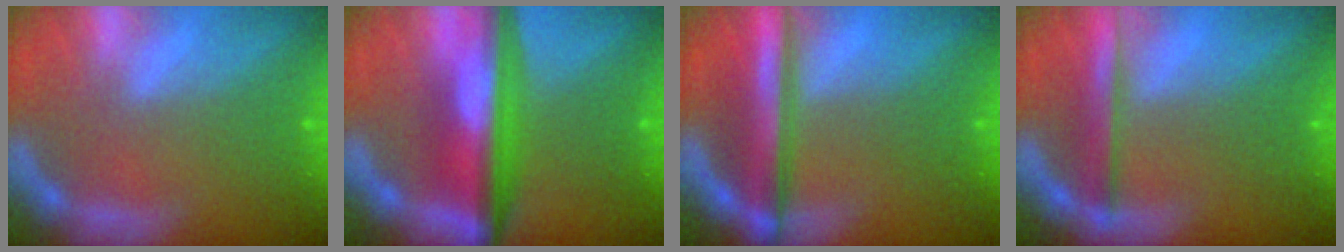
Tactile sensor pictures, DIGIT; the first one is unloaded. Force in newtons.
{"total": 9.1}
{"total": 6.5}
{"total": 3.5}